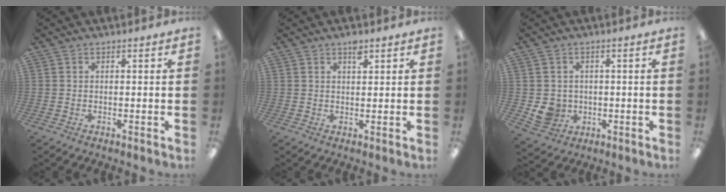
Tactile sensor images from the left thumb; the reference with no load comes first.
{"total": 2.4, "force": [1.7, 1.0, 1.3], "torque": [-0.013, -0.007, 0.027]}
{"total": 5.4, "force": [-0.3, 5.2, 1.5], "torque": [-0.024, 0.008, -0.001]}